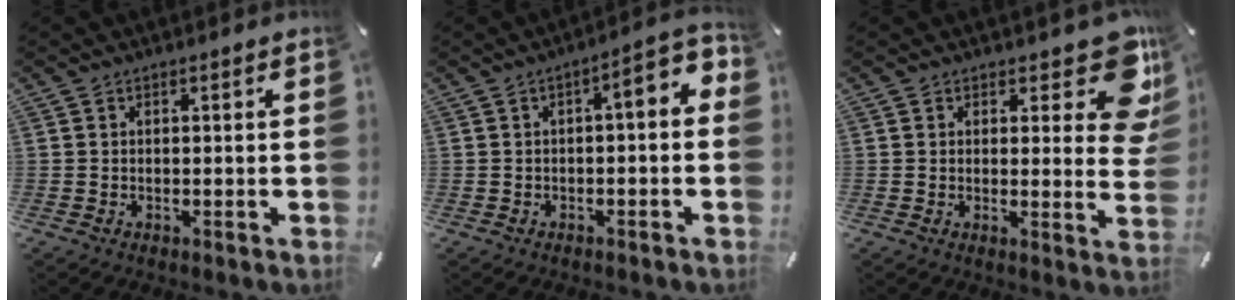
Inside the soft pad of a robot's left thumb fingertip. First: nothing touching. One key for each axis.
{"total": 5.1, "fx": -0.6, "fy": 1.9, "fz": 4.6, "tx": -0.061, "ty": -0.008, "tz": -0.017}
{"total": 12.1, "fx": 6.7, "fy": 5.4, "fz": 8.5, "tx": -0.080, "ty": -0.054, "tz": 0.113}